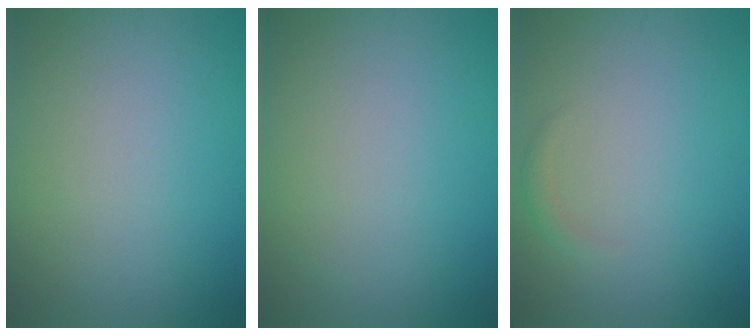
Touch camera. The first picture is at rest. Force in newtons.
{"total": 0.0}
{"total": 0.8, "press": 0.8, "slide": 0.1}